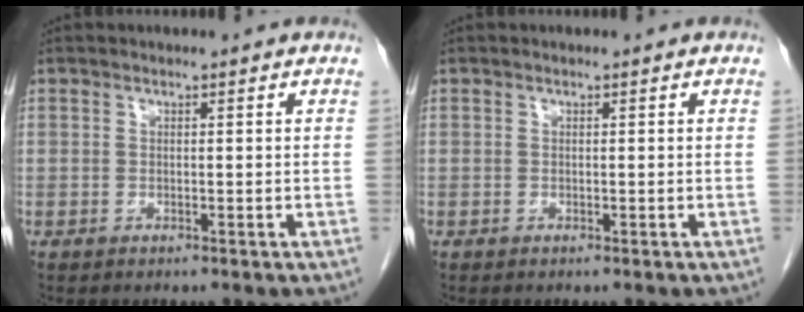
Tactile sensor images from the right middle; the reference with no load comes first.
{"total": 0.0}